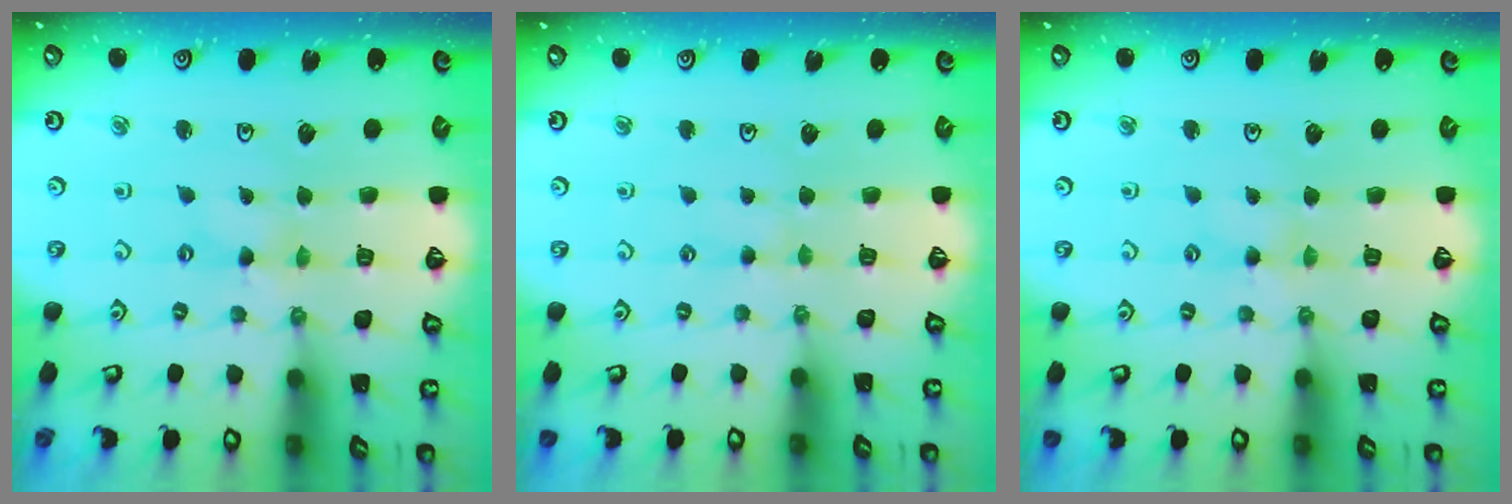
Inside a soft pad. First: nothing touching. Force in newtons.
{"total": 1.9, "press": 1.9, "slide": 0.4}
{"total": 1.3, "press": 1.2, "slide": 0.3}